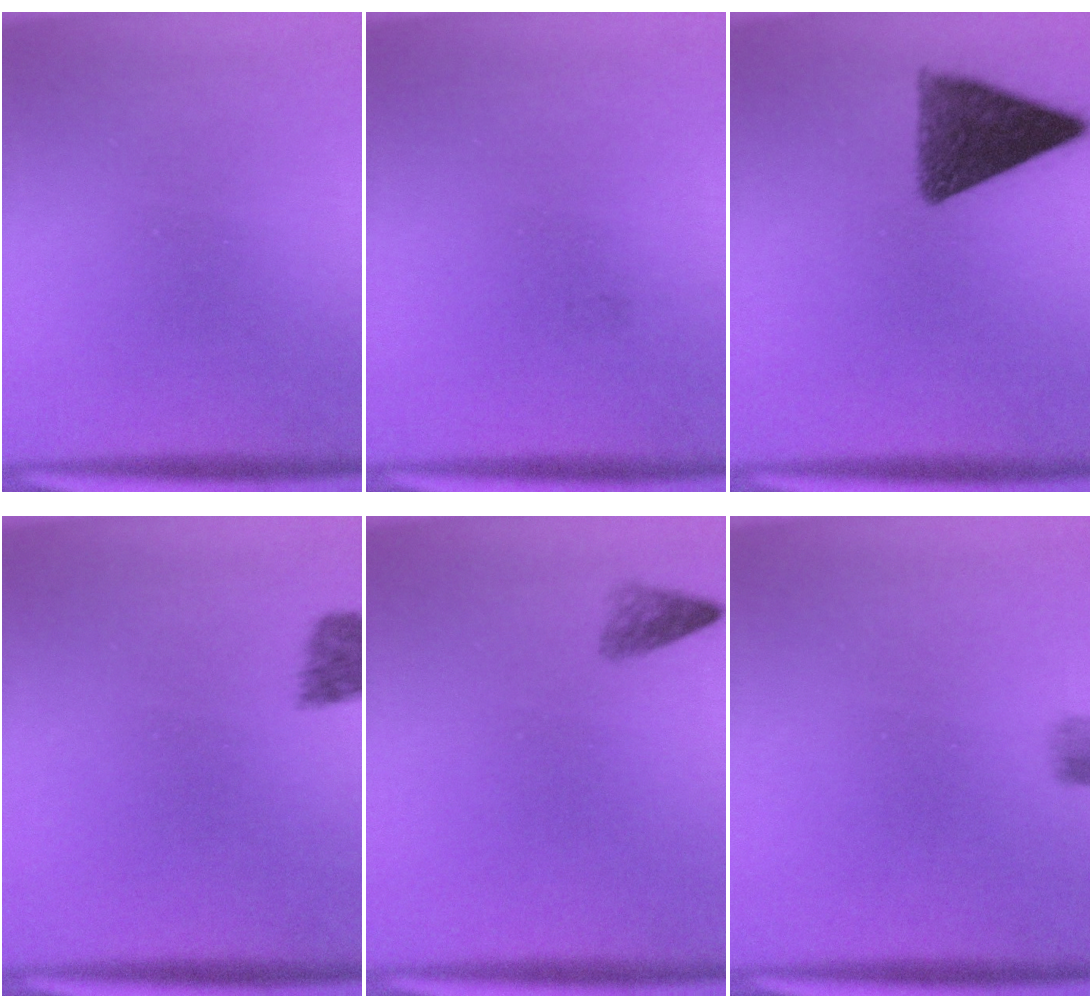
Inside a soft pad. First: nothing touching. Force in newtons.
{"total": 0.7}
{"total": 10.4}
{"total": 2.3}
{"total": 1.7}
{"total": 2.2}